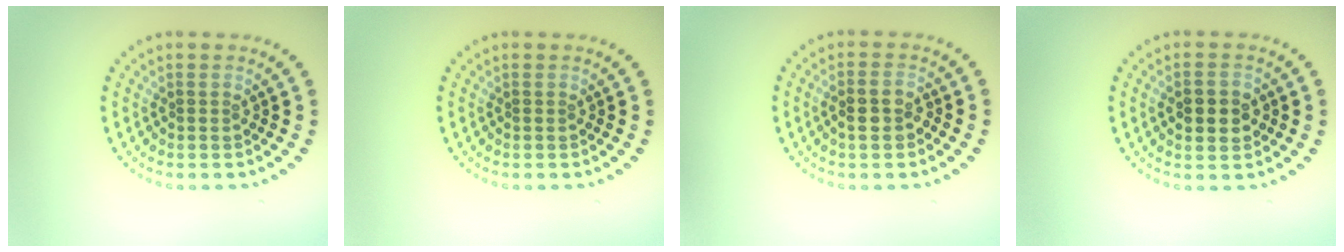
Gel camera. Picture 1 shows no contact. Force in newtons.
{"total": 0.0}
{"total": 2.1, "press": 2.0, "slide": 0.6}
{"total": 3.6, "press": 3.6, "slide": 0.0}